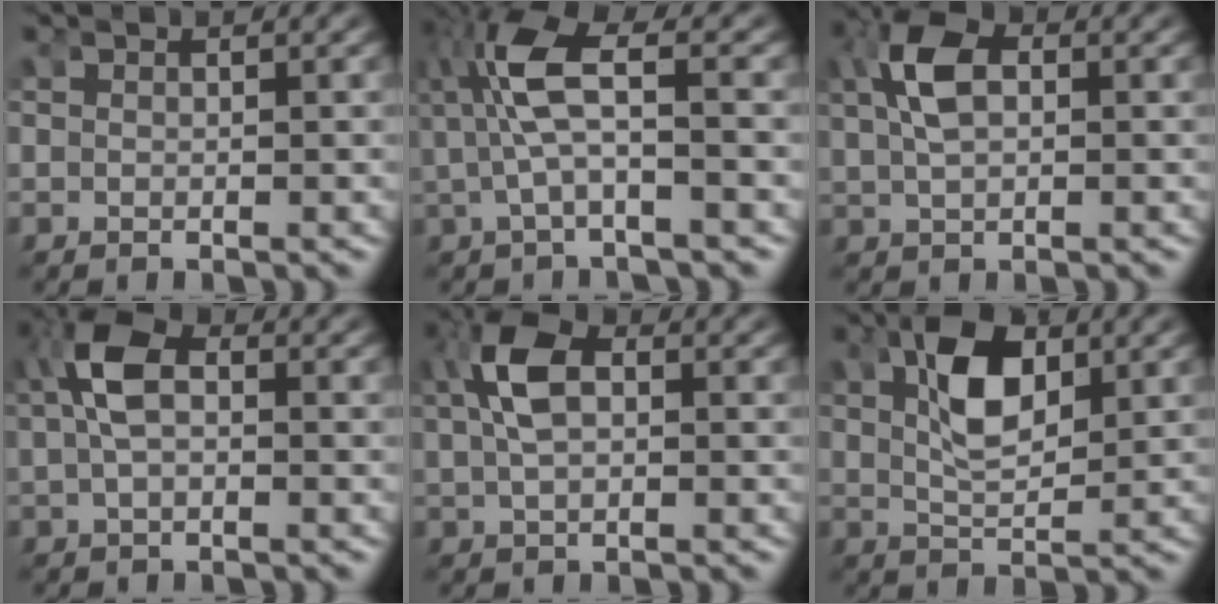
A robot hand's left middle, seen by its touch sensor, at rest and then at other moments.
{"total": 5.4, "force": [0.4, 2.4, 4.8], "torque": [-0.118, 0.008, 0.000]}
{"total": 5.1, "force": [1.0, 3.0, 3.9], "torque": [-0.089, 0.004, 0.016]}
{"total": 5.8, "force": [0.8, 3.6, 4.5], "torque": [-0.102, 0.006, 0.008]}
{"total": 5.7, "force": [1.1, 3.4, 4.4], "torque": [-0.101, 0.005, 0.017]}
{"total": 5.6, "force": [1.4, 2.9, 4.5], "torque": [-0.089, -0.006, 0.022]}